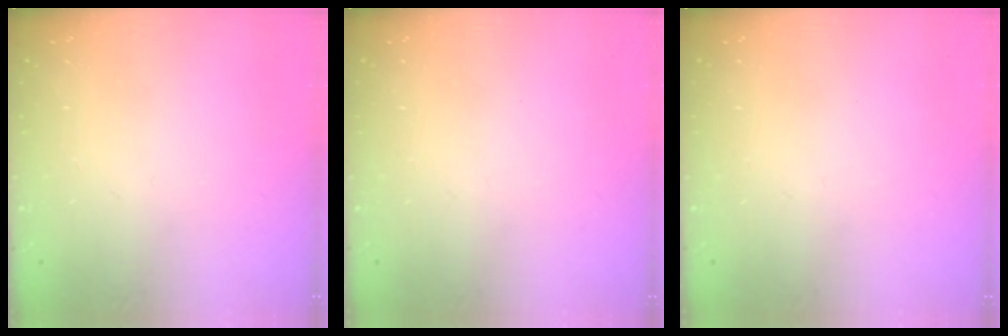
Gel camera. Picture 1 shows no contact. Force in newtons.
{"total": 0.0}
{"total": 0.0}